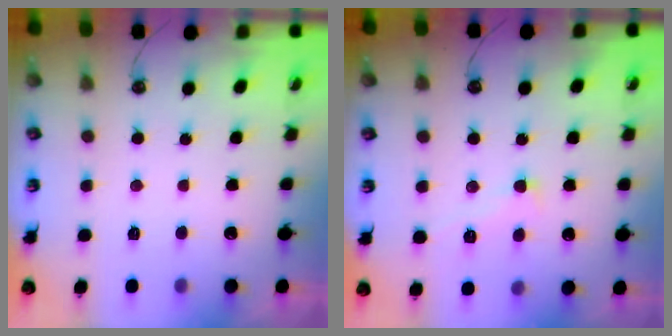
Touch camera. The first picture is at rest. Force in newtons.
{"total": 2.3, "press": 2.2, "slide": 0.8}